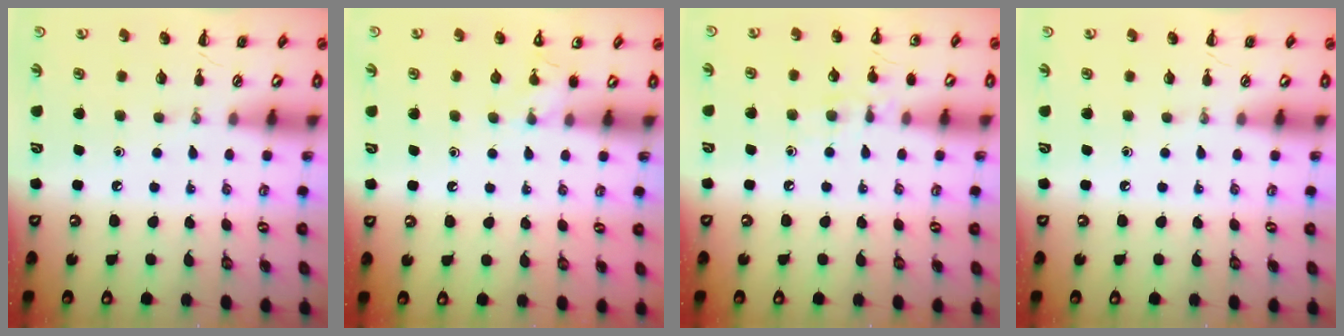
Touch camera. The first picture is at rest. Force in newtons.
{"total": 3.7, "press": 3.5, "slide": 1.4}
{"total": 7.2, "press": 6.9, "slide": 2.0}
{"total": 0.0}